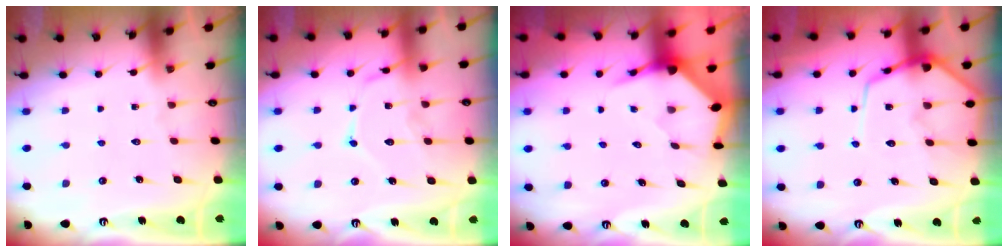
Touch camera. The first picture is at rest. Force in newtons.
{"total": 13.4, "press": 13.4, "slide": 1.0}
{"total": 3.5, "press": 3.5, "slide": 0.4}
{"total": 10.9, "press": 10.9, "slide": 1.0}